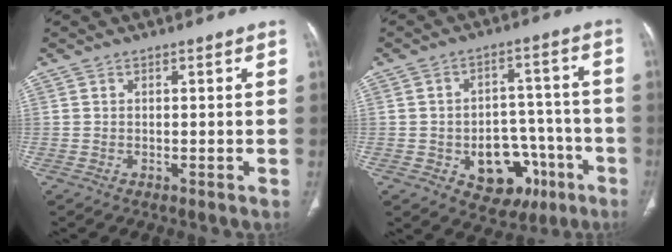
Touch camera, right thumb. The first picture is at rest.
{"total": 13.4, "force": [-5.5, 9.3, 7.9], "torque": [-0.064, 0.046, -0.063]}